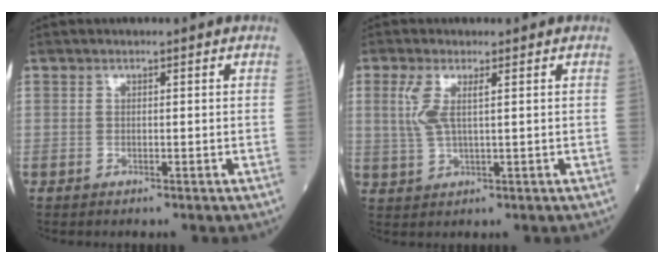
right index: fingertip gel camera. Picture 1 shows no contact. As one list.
[{"total": 4.3, "force": [1.3, 0.9, 4.0], "torque": [-0.102, 0.006, 0.030]}]